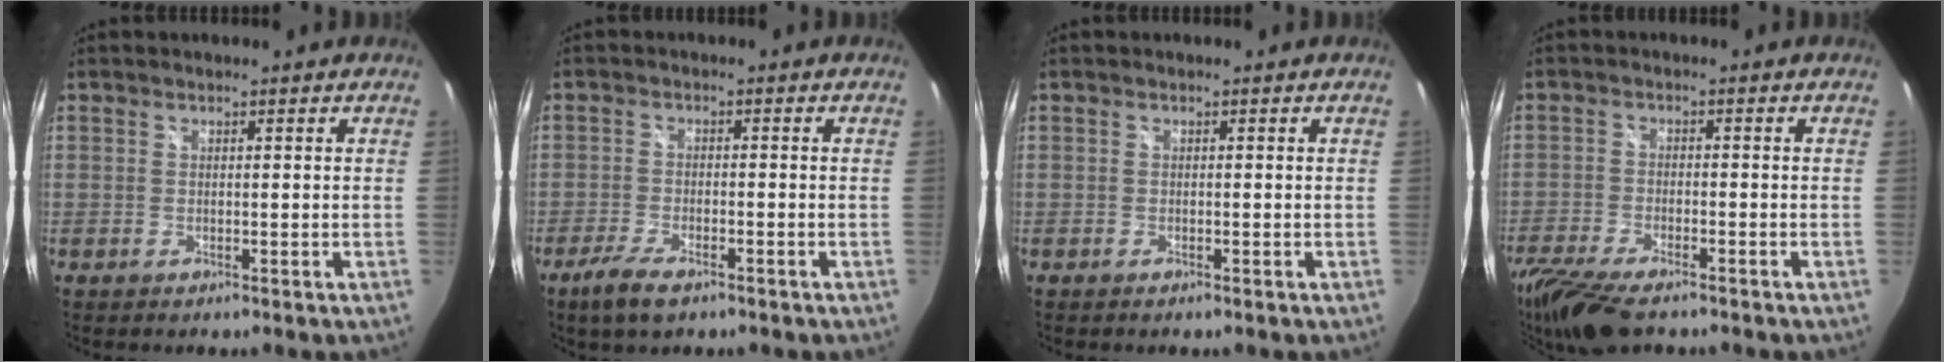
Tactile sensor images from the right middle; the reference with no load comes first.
{"total": 5.7, "force": [-3.9, 1.7, 3.7], "torque": [-0.095, -0.015, -0.073]}
{"total": 0.0}
{"total": 12.5, "force": [-9.8, 3.4, 7.1], "torque": [-0.169, -0.044, -0.176]}